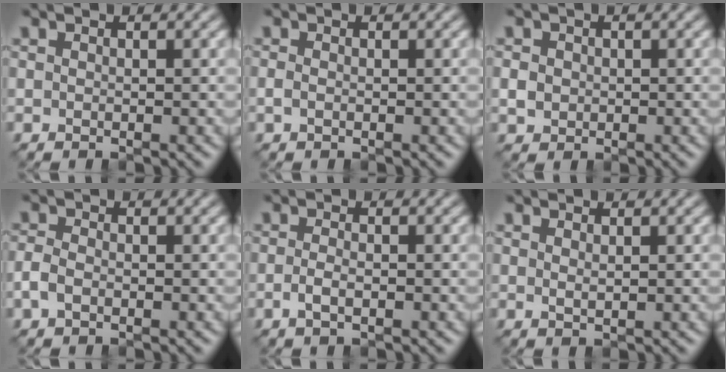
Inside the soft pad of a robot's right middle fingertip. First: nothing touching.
{"total": 0.7, "force": [-0.2, 0.4, 0.5], "torque": [-0.015, -0.002, -0.007]}
{"total": 1.7, "force": [-0.1, 1.5, 0.7], "torque": [-0.012, -0.003, -0.003]}
{"total": 1.8, "force": [-0.7, 1.1, 1.2], "torque": [-0.026, 0.003, -0.019]}
{"total": 1.4, "force": [-0.5, 0.6, 1.2], "torque": [-0.028, -0.002, -0.012]}
{"total": 0.7, "force": [0.4, 0.2, 0.5], "torque": [-0.010, -0.002, 0.009]}